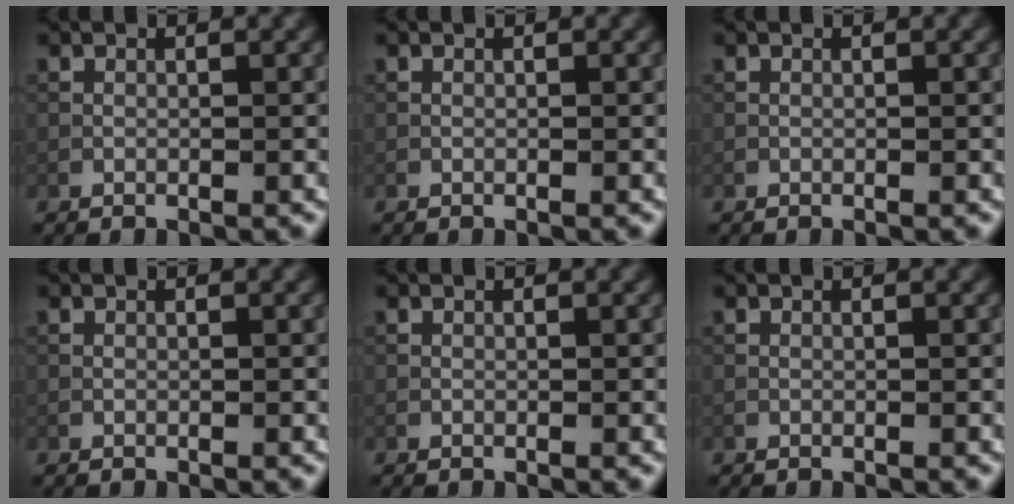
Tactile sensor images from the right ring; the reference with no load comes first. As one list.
[{"total": 0.0}, {"total": 0.0}, {"total": 0.0}, {"total": 0.0}, {"total": 0.0}]